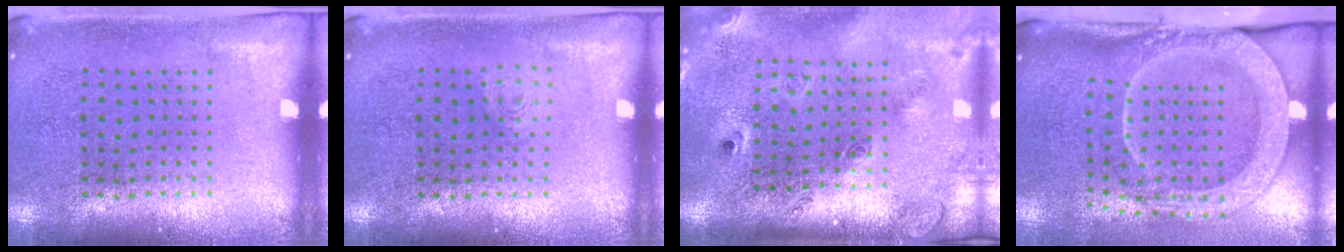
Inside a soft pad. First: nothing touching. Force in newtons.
{"total": 0.7, "press": 0.7, "slide": 0.1}
{"total": 2.6, "press": 1.9, "slide": 1.8}
{"total": 2.8, "press": 2.1, "slide": 1.9}